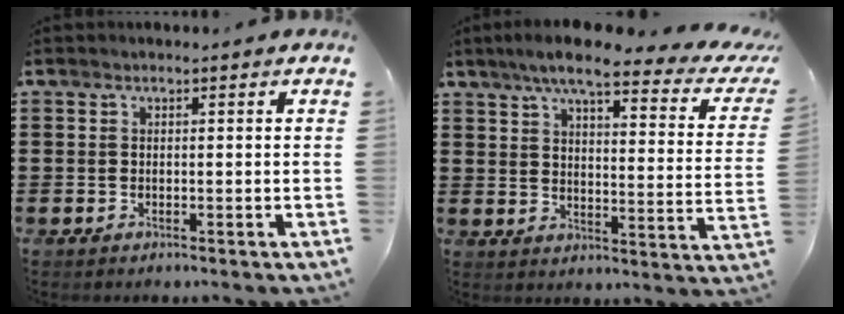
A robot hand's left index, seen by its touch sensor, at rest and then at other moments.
{"total": 8.1, "force": [6.1, 0.7, 5.2], "torque": [-0.105, -0.031, 0.099]}